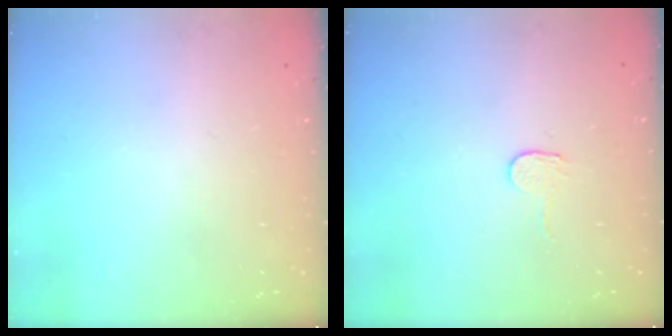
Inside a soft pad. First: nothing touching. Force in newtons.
{"total": 2.7, "press": 2.7, "slide": 0.2}